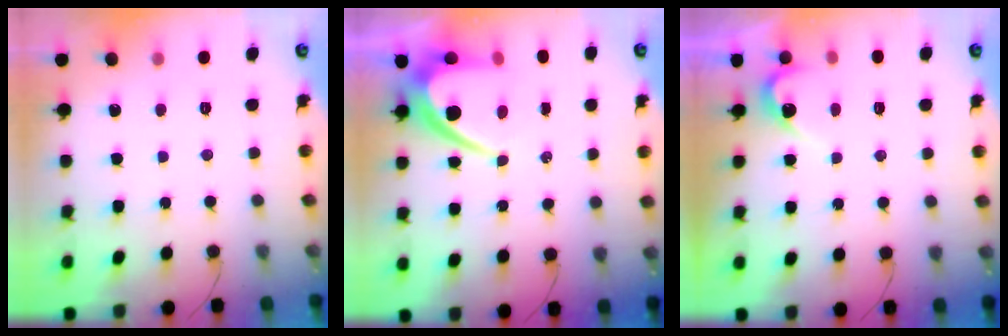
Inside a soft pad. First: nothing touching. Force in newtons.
{"total": 10.1, "press": 10.1, "slide": 0.8}
{"total": 4.3, "press": 4.3, "slide": 0.3}